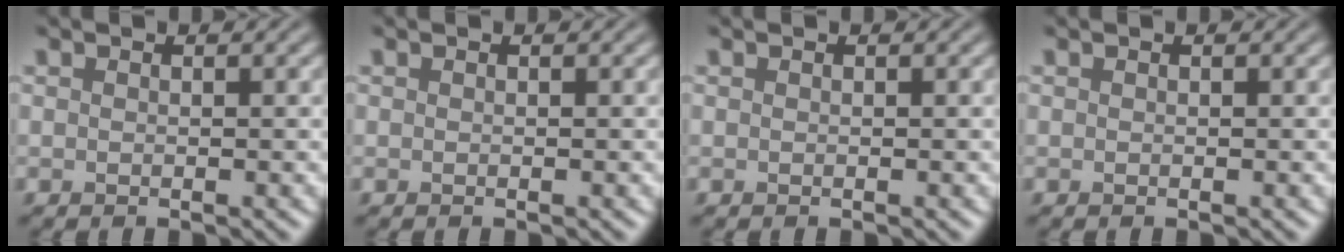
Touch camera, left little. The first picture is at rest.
{"total": 0.0}
{"total": 0.0}
{"total": 0.0}